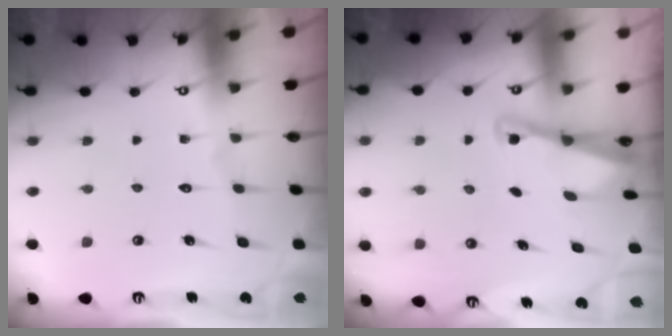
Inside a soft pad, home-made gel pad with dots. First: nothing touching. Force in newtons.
{"total": 2.2, "press": 2.2, "slide": 0.3}